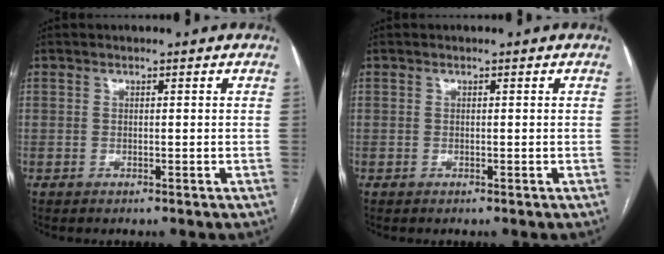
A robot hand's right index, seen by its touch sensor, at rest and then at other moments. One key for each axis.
{"total": 0.0}